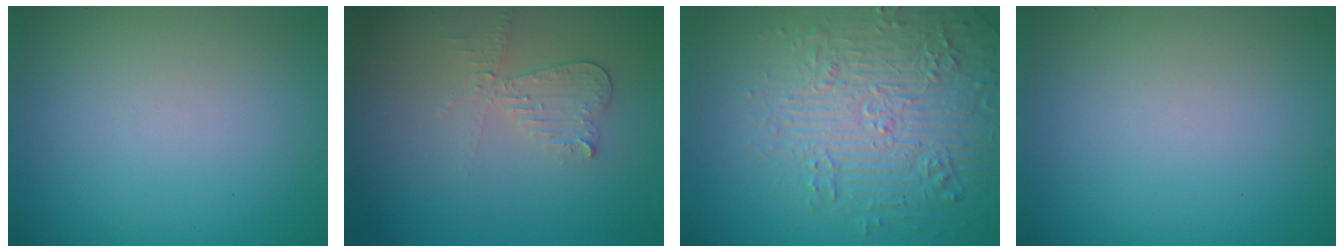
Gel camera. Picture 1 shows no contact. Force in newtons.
{"total": 2.1, "press": 2.1, "slide": 0.4}
{"total": 7.0, "press": 6.9, "slide": 1.6}
{"total": 0.0}